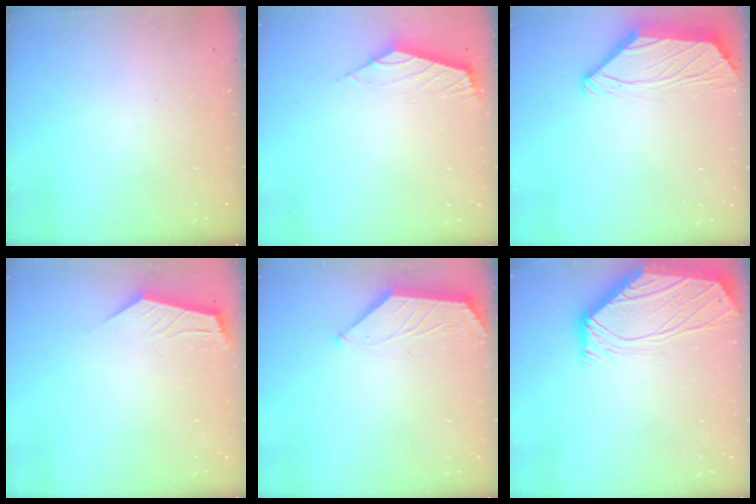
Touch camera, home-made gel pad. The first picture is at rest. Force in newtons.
{"total": 2.4, "press": 2.4, "slide": 0.6}
{"total": 1.6, "press": 1.5, "slide": 0.6}
{"total": 1.6, "press": 1.6, "slide": 0.2}
{"total": 1.6, "press": 1.6, "slide": 0.3}
{"total": 0.0}